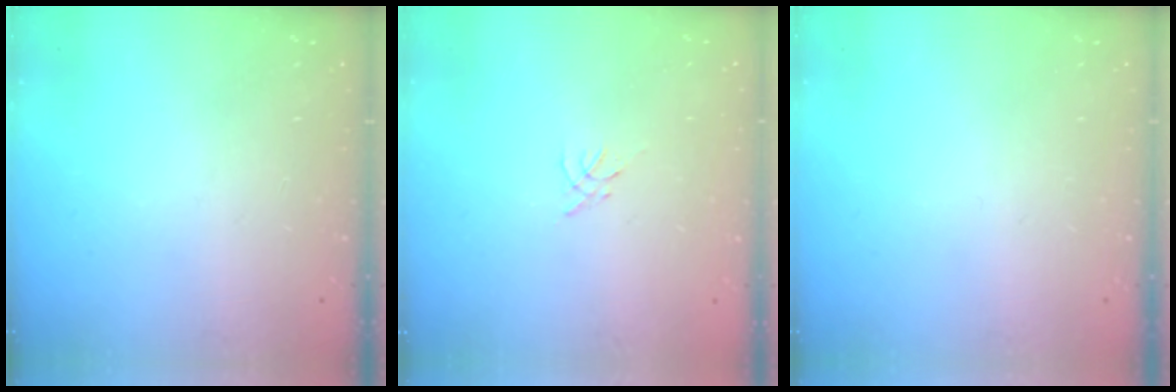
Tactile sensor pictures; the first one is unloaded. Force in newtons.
{"total": 0.0}
{"total": 0.0}